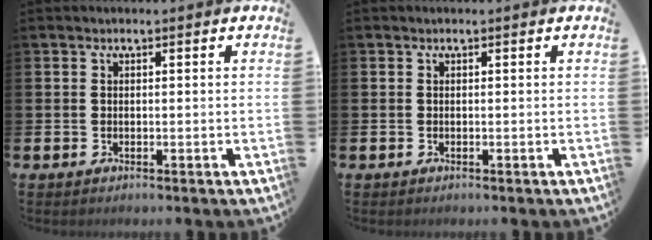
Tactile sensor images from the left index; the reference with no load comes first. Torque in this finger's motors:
{"motor_torque": [0.00, 0.00, 0.00, 0.00]}